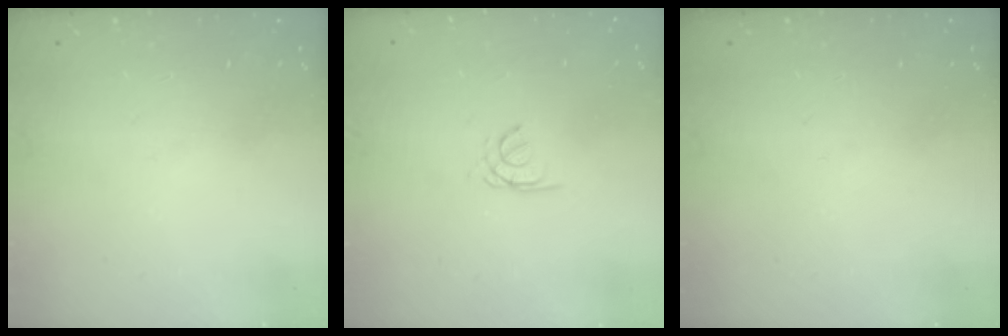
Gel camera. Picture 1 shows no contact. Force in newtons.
{"total": 1.5, "press": 1.4, "slide": 0.4}
{"total": 0.0}